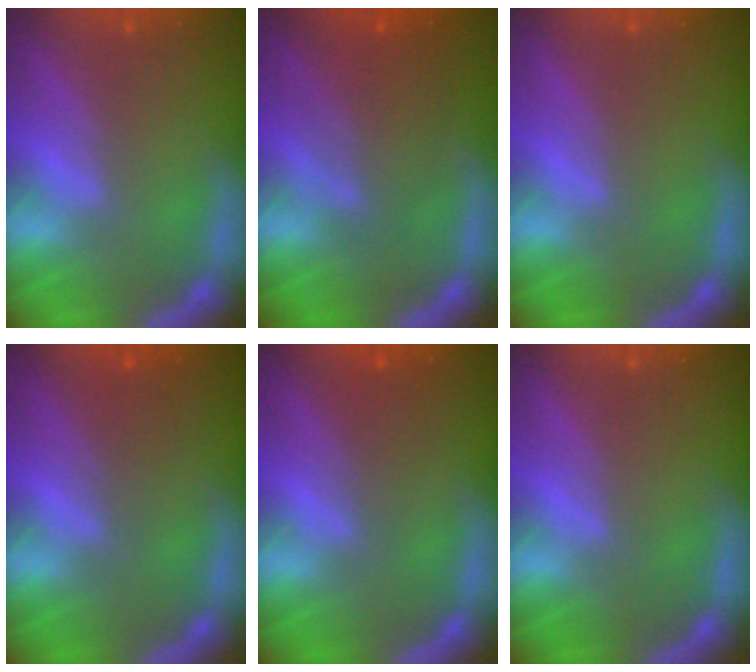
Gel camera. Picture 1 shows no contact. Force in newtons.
{"total": 5.1}
{"total": 0.0}
{"total": 2.0}
{"total": 2.0}
{"total": 0.0}